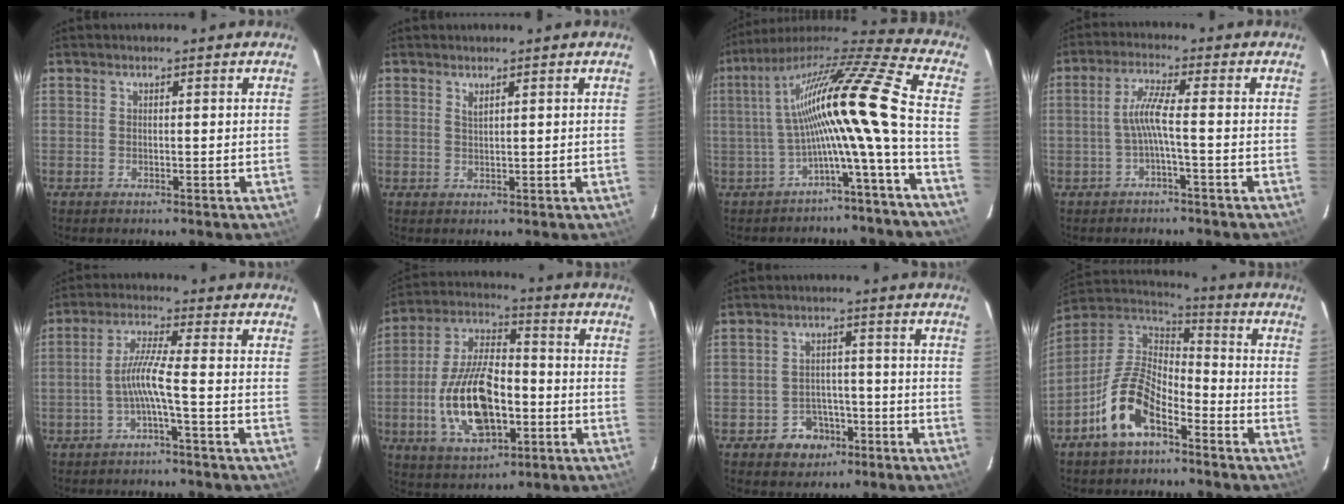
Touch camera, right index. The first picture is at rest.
{"total": 1.0, "force": [0.8, 0.2, 0.6], "torque": [-0.013, 0.000, 0.014]}
{"total": 17.2, "force": [-2.8, -1.3, 16.9], "torque": [-0.286, 0.001, -0.057]}
{"total": 4.3, "force": [-1.5, -0.5, 4.0], "torque": [-0.090, 0.006, -0.026]}
{"total": 5.3, "force": [-2.2, -0.8, 4.8], "torque": [-0.108, 0.007, -0.040]}
{"total": 17.2, "force": [-4.4, 8.6, 14.3], "torque": [-0.294, 0.005, -0.071]}
{"total": 6.3, "force": [-3.4, 5.1, 1.5], "torque": [-0.041, 0.019, -0.035]}
{"total": 13.3, "force": [-7.3, 6.4, 9.1], "torque": [-0.196, 0.014, -0.141]}